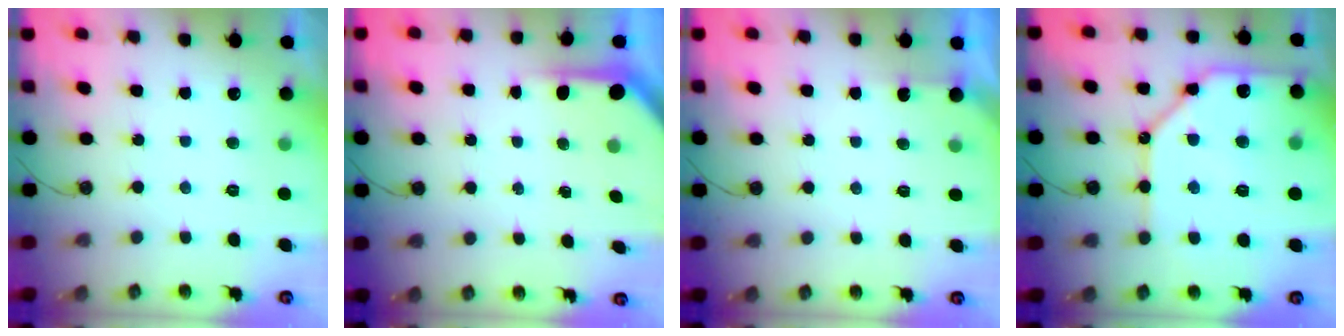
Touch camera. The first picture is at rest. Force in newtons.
{"total": 3.7, "press": 3.7, "slide": 0.3}
{"total": 2.3, "press": 2.2, "slide": 0.3}
{"total": 17.7, "press": 17.6, "slide": 2.0}